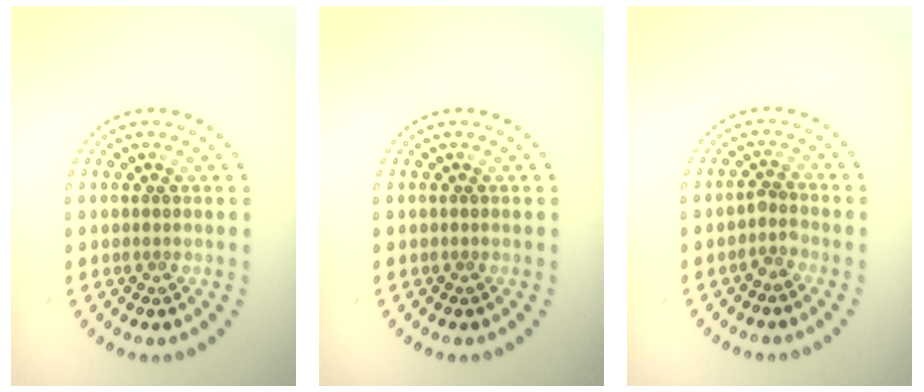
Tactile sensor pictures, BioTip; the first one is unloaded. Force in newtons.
{"total": 0.0}
{"total": 1.2, "press": 1.0, "slide": 0.6}